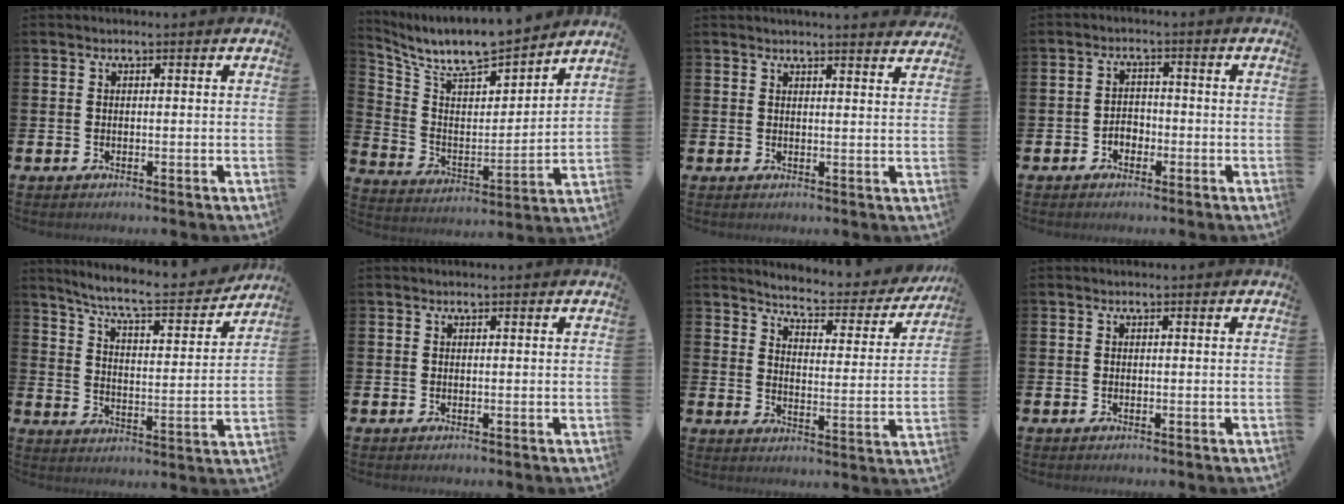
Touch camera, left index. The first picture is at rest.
{"total": 7.9, "force": [7.5, 1.3, 2.1], "torque": [-0.086, -0.062, 0.129]}
{"total": 2.6, "force": [2.6, -0.2, -0.1], "torque": [0.005, -0.018, 0.046]}
{"total": 2.3, "force": [-1.2, 1.6, 0.9], "torque": [-0.021, 0.005, -0.028]}
{"total": 8.1, "force": [7.3, 0.9, 3.2], "torque": [-0.088, -0.051, 0.123]}
{"total": 0.0}
{"total": 4.7, "force": [4.5, 0.7, 1.0], "torque": [-0.043, -0.040, 0.070]}
{"total": 0.0}